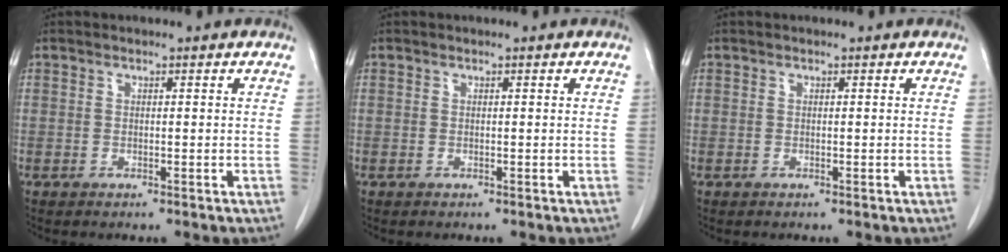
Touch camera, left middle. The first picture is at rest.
{"total": 0.0}
{"total": 0.0}